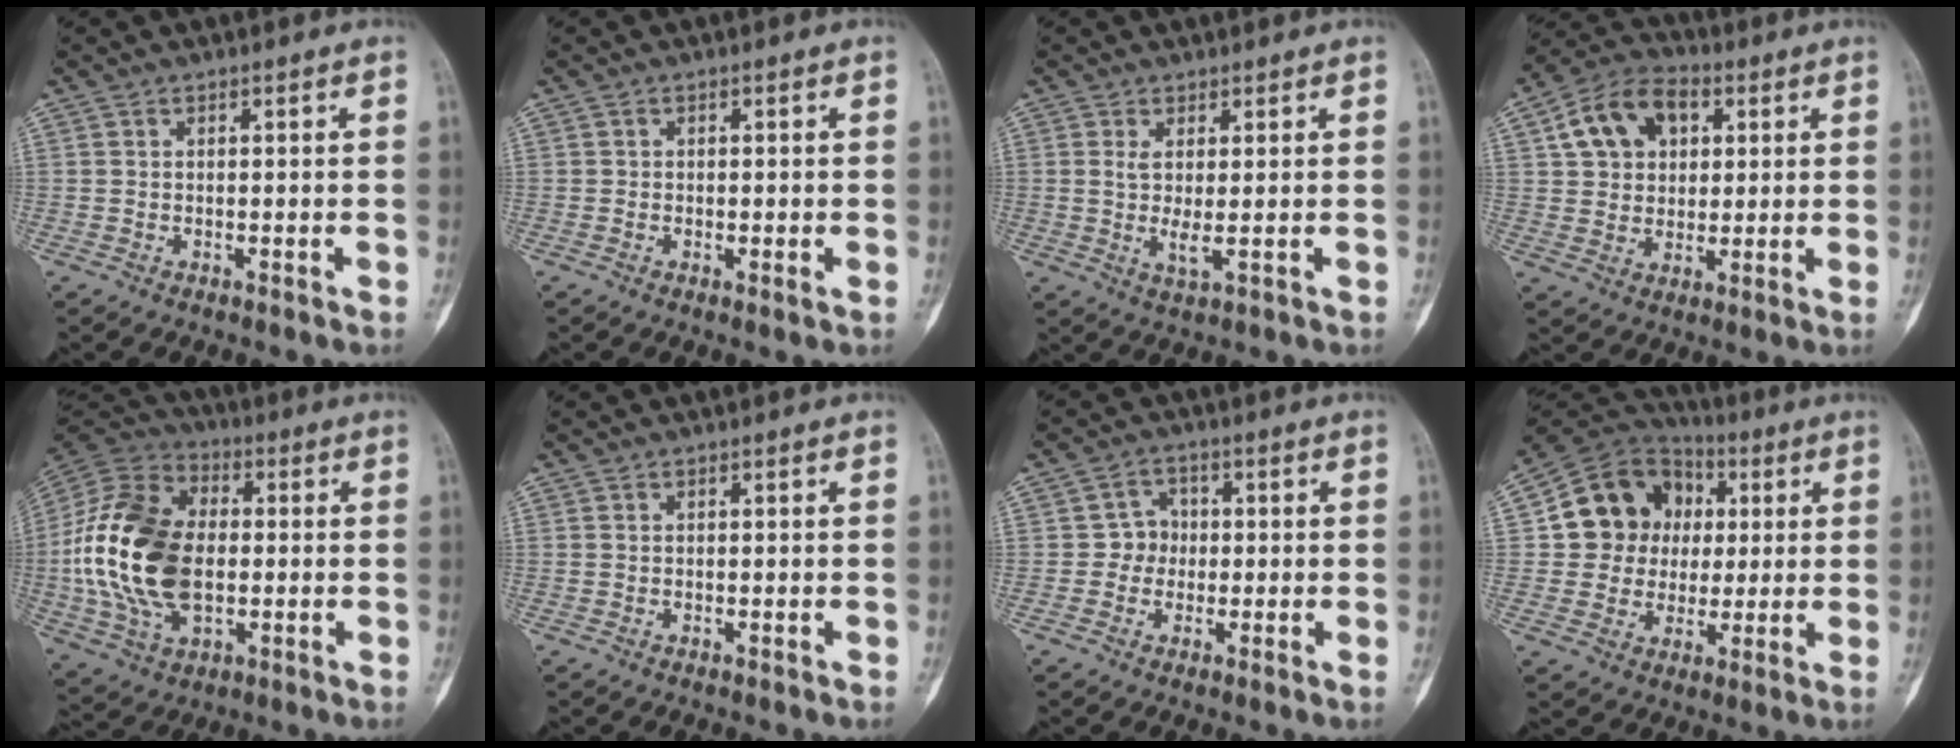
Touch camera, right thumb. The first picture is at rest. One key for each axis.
{"total": 0.9, "fx": -0.2, "fy": 0.4, "fz": 0.8, "tx": -0.013, "ty": -0.001, "tz": -0.006}
{"total": 3.5, "fx": 0.3, "fy": 0.8, "fz": 3.4, "tx": -0.078, "ty": -0.012, "tz": 0.008}
{"total": 12.3, "fx": 3.9, "fy": 8.9, "fz": 7.4, "tx": -0.102, "ty": 0.008, "tz": 0.061}
{"total": 22.9, "fx": -1.0, "fy": 14.4, "fz": 17.8, "tx": -0.353, "ty": 0.004, "tz": -0.016}
{"total": 0.0}
{"total": 3.7, "fx": -0.3, "fy": 3.5, "fz": 1.3, "tx": 0.007, "ty": 0.012, "tz": -0.016}
{"total": 14.8, "fx": 2.3, "fy": 13.3, "fz": 6.2, "tx": -0.067, "ty": 0.015, "tz": 0.037}